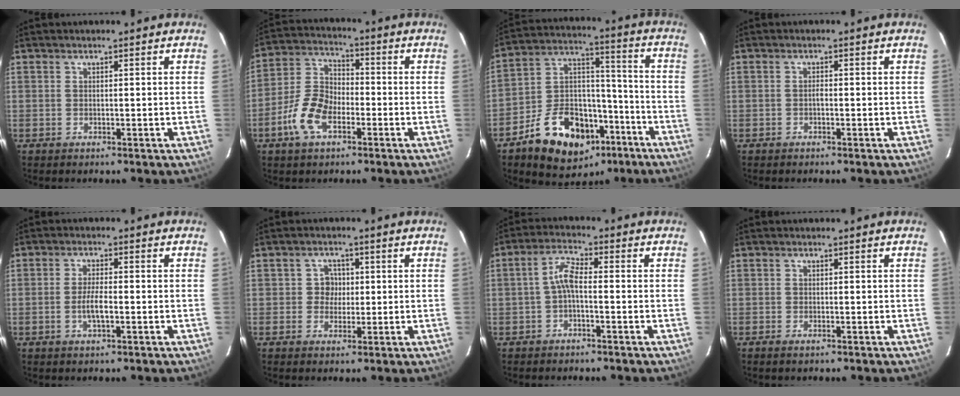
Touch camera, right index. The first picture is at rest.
{"total": 10.2, "force": [-4.8, 5.6, 7.1], "torque": [-0.152, 0.014, -0.094]}
{"total": 19.5, "force": [-11.0, 12.2, 10.4], "torque": [-0.207, 0.047, -0.155]}
{"total": 0.7, "force": [-0.3, 0.3, 0.5], "torque": [-0.008, 0.005, -0.007]}
{"total": 3.6, "force": [-1.1, 0.8, 3.3], "torque": [-0.068, -0.001, -0.021]}
{"total": 3.1, "force": [-0.1, 3.1, 0.4], "torque": [0.000, 0.016, -0.004]}
{"total": 3.8, "force": [-1.3, 1.1, 3.5], "torque": [-0.079, 0.015, -0.028]}
{"total": 0.9, "force": [-0.7, 0.2, 0.6], "torque": [-0.012, -0.002, -0.013]}